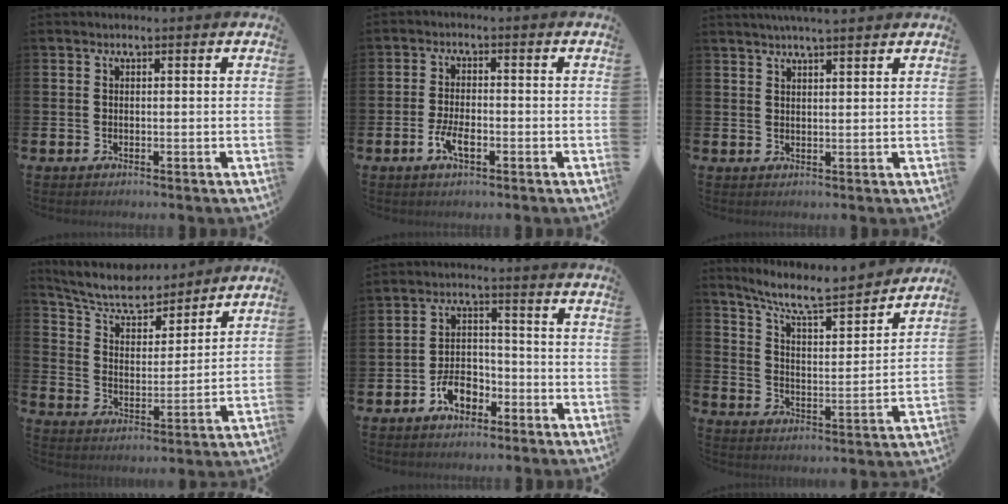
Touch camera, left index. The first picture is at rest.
{"total": 3.6, "force": [-1.2, 1.5, 3.1], "torque": [-0.057, 0.001, -0.023]}
{"total": 3.5, "force": [3.3, -0.1, 1.2], "torque": [-0.020, -0.010, 0.058]}
{"total": 8.2, "force": [7.6, 2.1, 2.3], "torque": [-0.080, -0.050, 0.133]}
{"total": 5.1, "force": [-3.1, 3.0, 2.6], "torque": [-0.052, 0.019, -0.058]}
{"total": 8.5, "force": [7.6, 1.3, 3.4], "torque": [-0.094, -0.056, 0.128]}